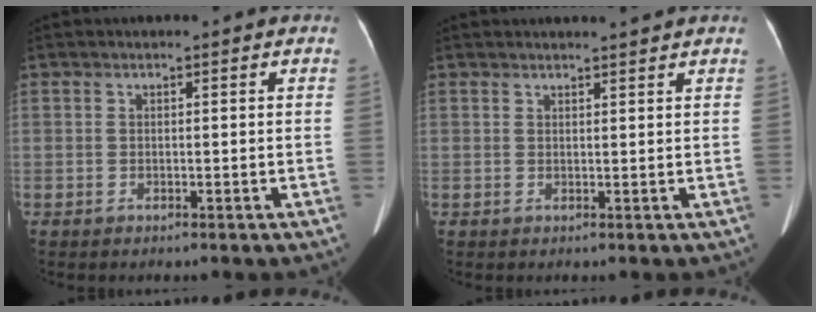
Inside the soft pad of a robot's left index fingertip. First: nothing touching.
{"total": 2.5, "force": [2.4, -0.3, 0.7], "torque": [-0.010, 0.008, 0.032]}